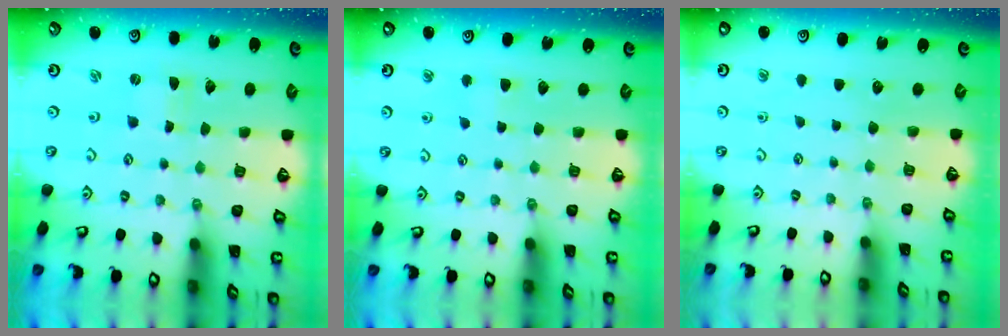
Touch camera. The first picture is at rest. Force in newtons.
{"total": 2.7, "press": 2.6, "slide": 0.5}
{"total": 0.0}